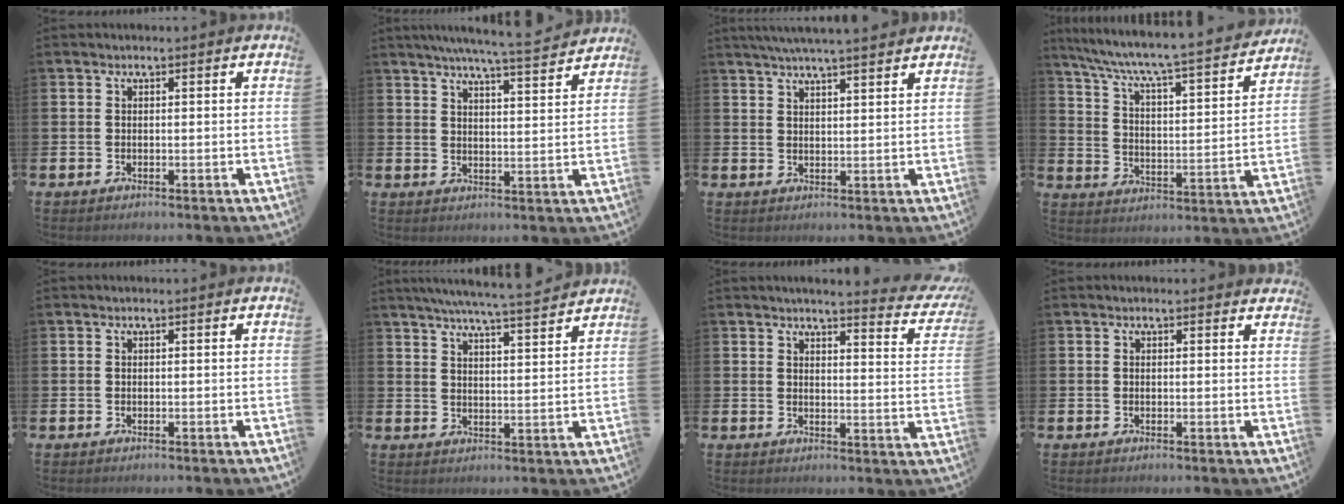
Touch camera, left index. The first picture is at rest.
{"total": 6.7, "force": [6.3, -0.4, 2.2], "torque": [-0.049, -0.036, 0.109]}
{"total": 4.8, "force": [4.5, -0.3, 1.5], "torque": [-0.040, -0.012, 0.082]}
{"total": 6.7, "force": [6.2, 0.3, 2.7], "torque": [-0.084, -0.053, 0.098]}
{"total": 0.0}
{"total": 6.6, "force": [6.2, -0.3, 2.1], "torque": [-0.048, -0.038, 0.107]}
{"total": 3.9, "force": [3.8, 0.0, 1.1], "torque": [-0.021, -0.037, 0.057]}
{"total": 0.6, "force": [0.6, 0.1, 0.1], "torque": [-0.001, 0.001, 0.011]}